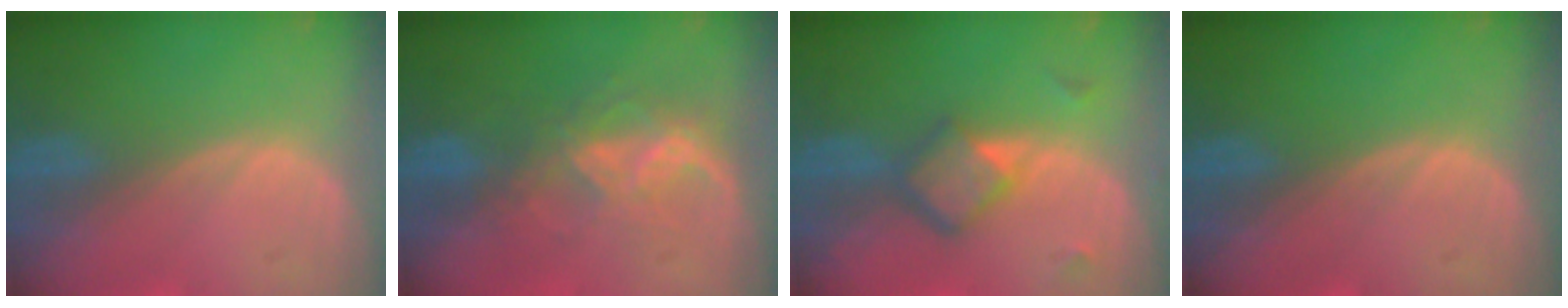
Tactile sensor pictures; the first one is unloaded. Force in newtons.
{"total": 6.7, "press": 6.0, "slide": 3.0}
{"total": 5.8, "press": 5.1, "slide": 2.8}
{"total": 0.0}